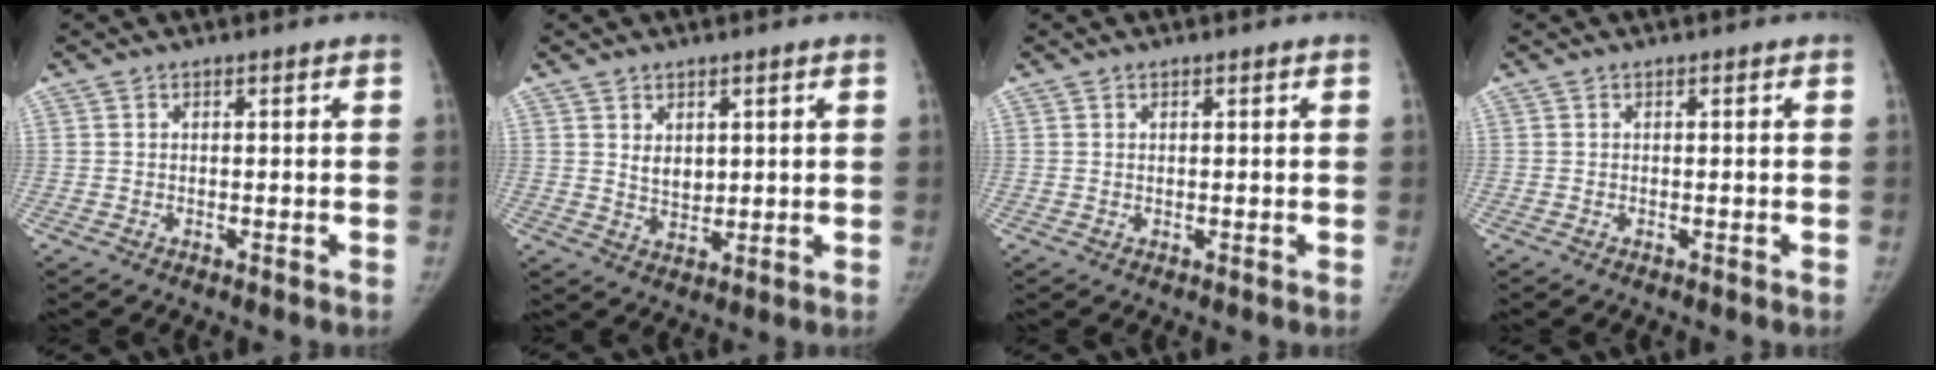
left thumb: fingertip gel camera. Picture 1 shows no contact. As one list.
[{"total": 3.8, "force": [1.4, 2.6, 2.4], "torque": [-0.024, -0.021, 0.029]}, {"total": 0.0}, {"total": 0.0}]